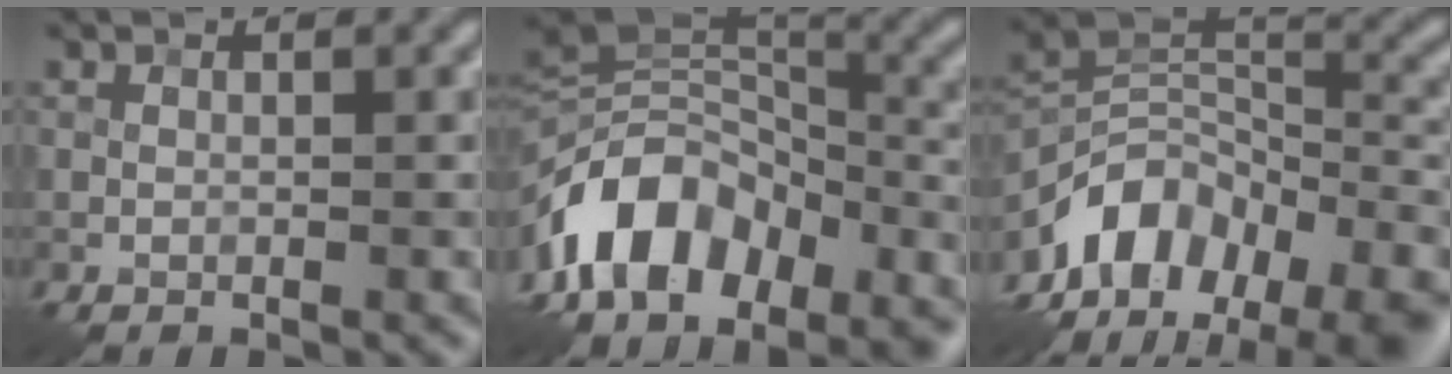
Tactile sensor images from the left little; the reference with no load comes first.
{"total": 12.7, "force": [-7.4, 7.5, 7.0], "torque": [-0.138, 0.017, -0.112]}
{"total": 11.9, "force": [-7.4, 7.0, 6.1], "torque": [-0.111, 0.014, -0.127]}